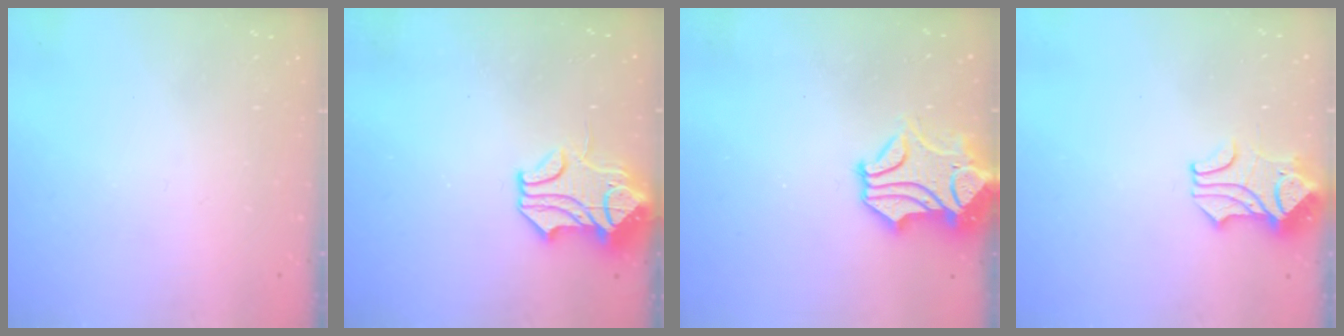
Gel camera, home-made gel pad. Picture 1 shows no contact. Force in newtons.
{"total": 2.2, "press": 1.6, "slide": 1.5}
{"total": 2.4, "press": 2.1, "slide": 1.3}
{"total": 1.8, "press": 1.4, "slide": 1.1}